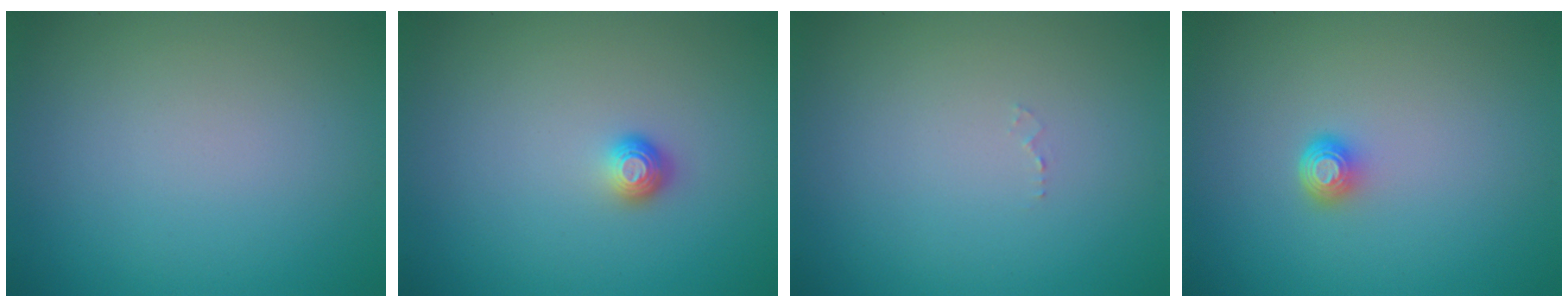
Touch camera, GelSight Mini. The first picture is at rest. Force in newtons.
{"total": 1.2, "press": 1.0, "slide": 0.6}
{"total": 0.5, "press": 0.5, "slide": 0.1}
{"total": 1.5, "press": 1.1, "slide": 1.1}